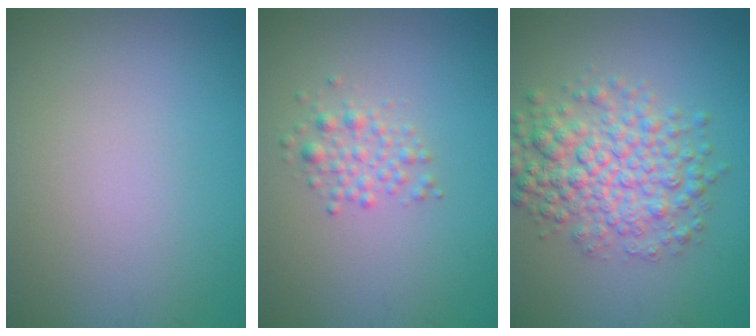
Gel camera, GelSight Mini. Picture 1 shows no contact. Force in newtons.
{"total": 1.9, "press": 1.9, "slide": 0.1}
{"total": 5.9, "press": 5.9, "slide": 0.1}